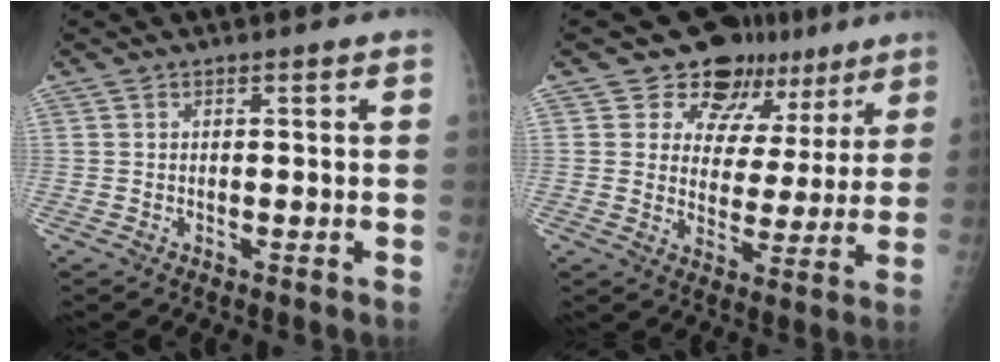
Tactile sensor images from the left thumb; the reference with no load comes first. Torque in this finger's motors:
{"motor_torque": [0.03, 0.13, -0.41, -0.34, -0.01]}